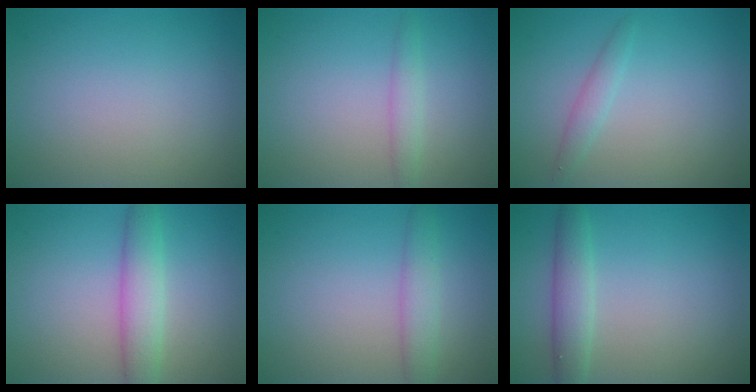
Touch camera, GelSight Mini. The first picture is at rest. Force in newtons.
{"total": 1.5, "press": 1.5, "slide": 0.2}
{"total": 1.4, "press": 1.4, "slide": 0.0}
{"total": 3.6, "press": 3.6, "slide": 0.2}
{"total": 2.6, "press": 2.6, "slide": 0.0}
{"total": 2.8, "press": 2.8, "slide": 0.1}